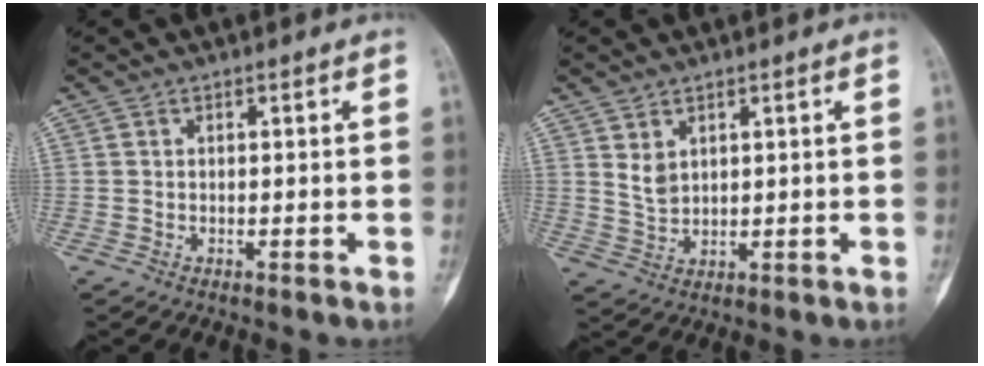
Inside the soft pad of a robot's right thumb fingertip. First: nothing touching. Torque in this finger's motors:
{"motor_torque": [-0.52, -0.21, 0.52, 0.24, 0.05]}